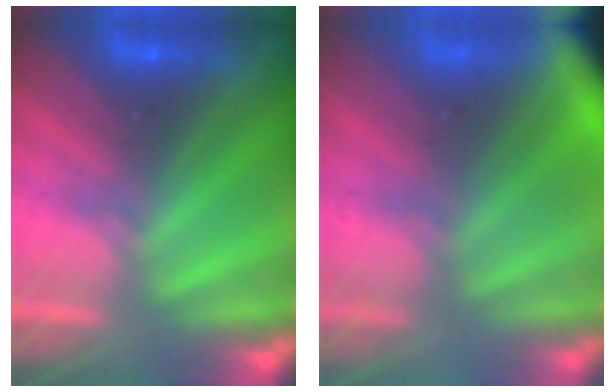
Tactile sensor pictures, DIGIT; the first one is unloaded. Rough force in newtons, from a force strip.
{"total": 5.6}